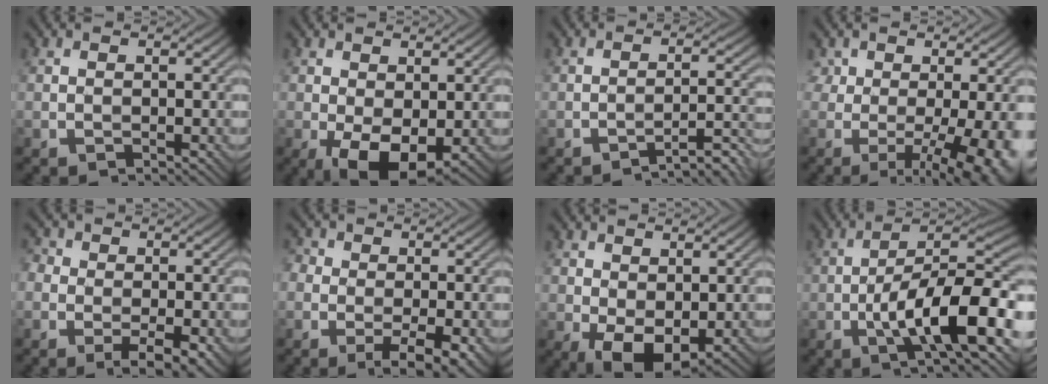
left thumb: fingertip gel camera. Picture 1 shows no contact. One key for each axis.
{"total": 7.1, "fx": -1.8, "fy": 3.9, "fz": 5.7, "tx": -0.117, "ty": -0.013, "tz": -0.027}
{"total": 4.7, "fx": -3.8, "fy": 0.5, "fz": 2.7, "tx": -0.039, "ty": 0.020, "tz": -0.058}
{"total": 10.9, "fx": -1.3, "fy": 5.0, "fz": 9.6, "tx": -0.137, "ty": -0.002, "tz": -0.004}
{"total": 6.9, "fx": -2.6, "fy": 4.1, "fz": 4.9, "tx": -0.085, "ty": -0.003, "tz": -0.045}
{"total": 8.0, "fx": -3.1, "fy": 4.5, "fz": 5.8, "tx": -0.095, "ty": -0.002, "tz": -0.049}
{"total": 6.2, "fx": -0.8, "fy": 3.7, "fz": 4.9, "tx": -0.104, "ty": -0.012, "tz": -0.013}
{"total": 15.1, "fx": -5.4, "fy": 5.2, "fz": 13.1, "tx": -0.199, "ty": 0.005, "tz": -0.096}